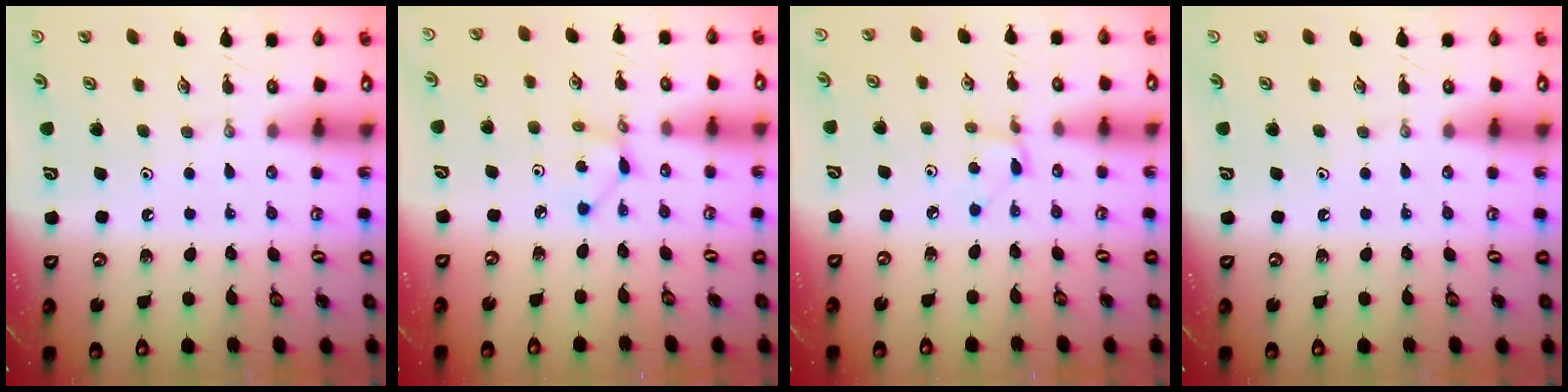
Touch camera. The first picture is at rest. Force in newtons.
{"total": 2.7, "press": 2.7, "slide": 0.1}
{"total": 2.0, "press": 2.0, "slide": 0.3}
{"total": 0.0}